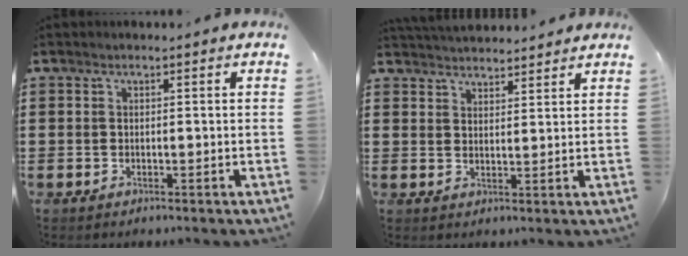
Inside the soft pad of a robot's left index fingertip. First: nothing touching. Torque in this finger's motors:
{"motor_torque": [1.00, -1.14, 0.23, 0.09]}